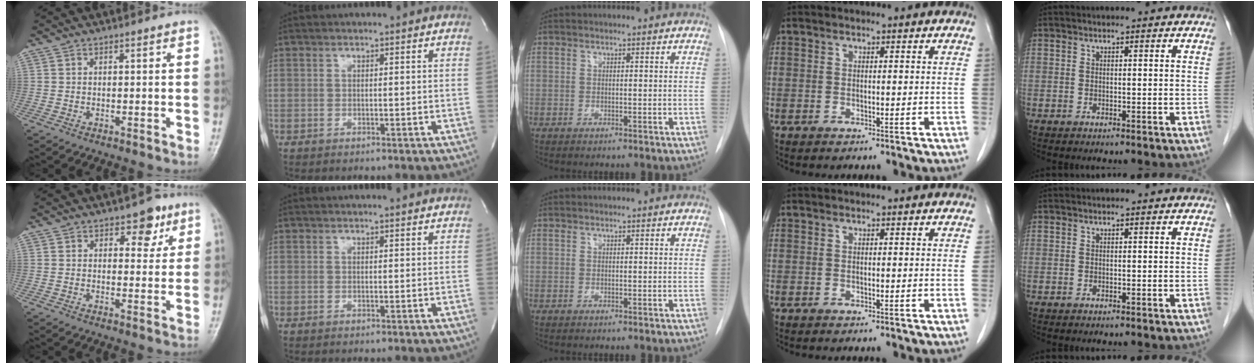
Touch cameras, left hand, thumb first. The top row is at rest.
{"thumb": {"total": 5.5, "force": [3.0, 3.3, 3.2], "torque": [-0.010, -0.012, 0.037]}, "index": {"total": 1.6, "force": [1.6, 0.0, 0.2], "torque": [-0.011, -0.004, 0.010]}}